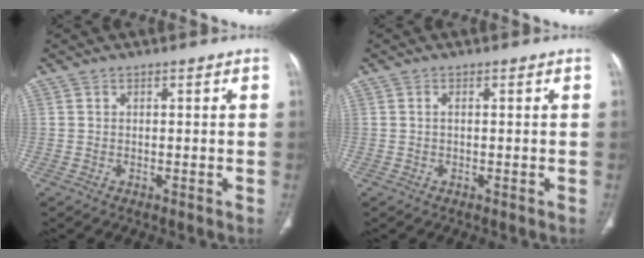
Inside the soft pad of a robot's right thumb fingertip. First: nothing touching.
{"total": 0.5, "force": [0.0, 0.2, 0.5], "torque": [-0.014, 0.000, -0.001]}